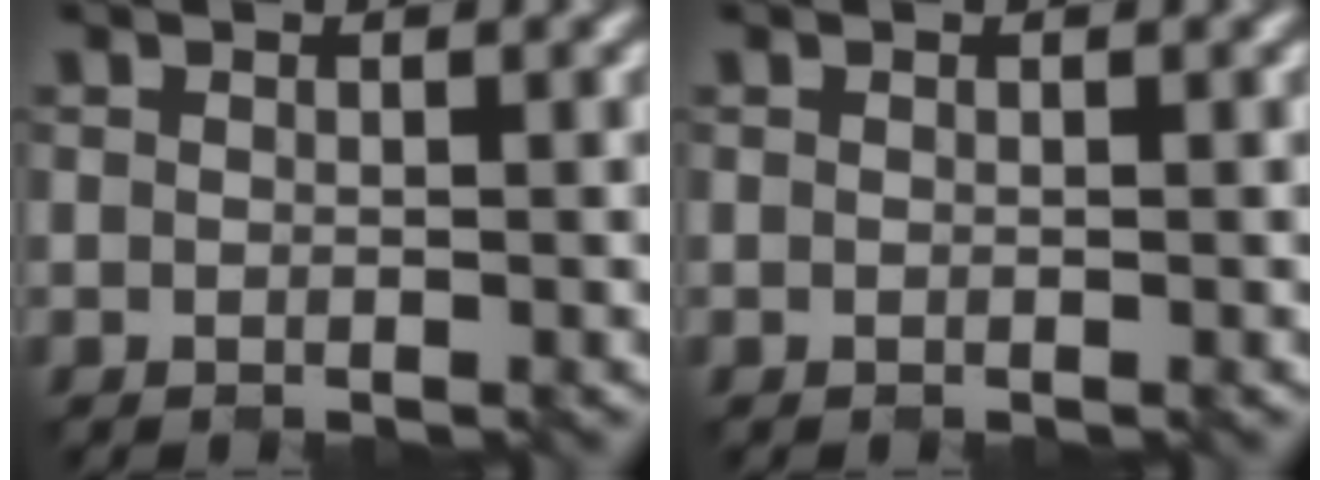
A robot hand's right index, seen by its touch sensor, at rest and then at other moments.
{"total": 0.0}